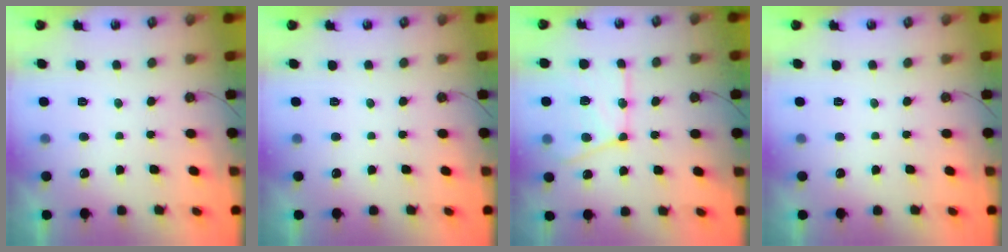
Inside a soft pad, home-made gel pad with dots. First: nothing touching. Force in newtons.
{"total": 0.0}
{"total": 18.4, "press": 18.3, "slide": 1.4}
{"total": 0.0}